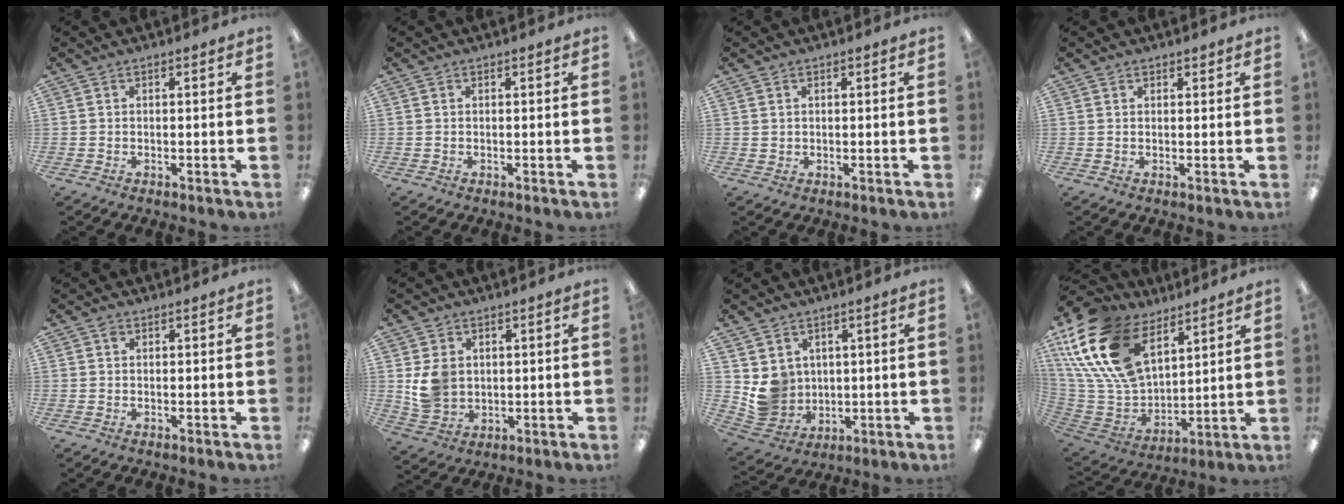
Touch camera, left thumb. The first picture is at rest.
{"total": 0.0}
{"total": 1.0, "force": [0.5, 0.9, 0.0], "torque": [0.000, 0.002, 0.010]}
{"total": 1.1, "force": [0.9, 0.6, 0.1], "torque": [-0.002, 0.001, 0.017]}
{"total": 1.0, "force": [0.4, 0.7, 0.5], "torque": [-0.012, 0.005, 0.006]}
{"total": 7.4, "force": [1.7, 6.4, 3.5], "torque": [-0.065, 0.009, 0.036]}
{"total": 7.8, "force": [2.3, 7.4, 1.3], "torque": [-0.034, -0.012, 0.056]}
{"total": 24.5, "force": [13.0, 14.3, 15.0], "torque": [-0.352, -0.056, 0.237]}